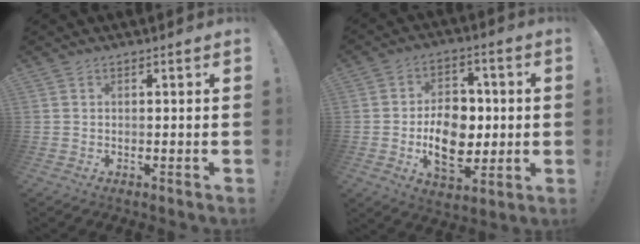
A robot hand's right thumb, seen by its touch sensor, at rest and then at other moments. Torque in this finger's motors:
{"motor_torque": [0.33, 0.32, 0.21, 0.10, 0.34]}